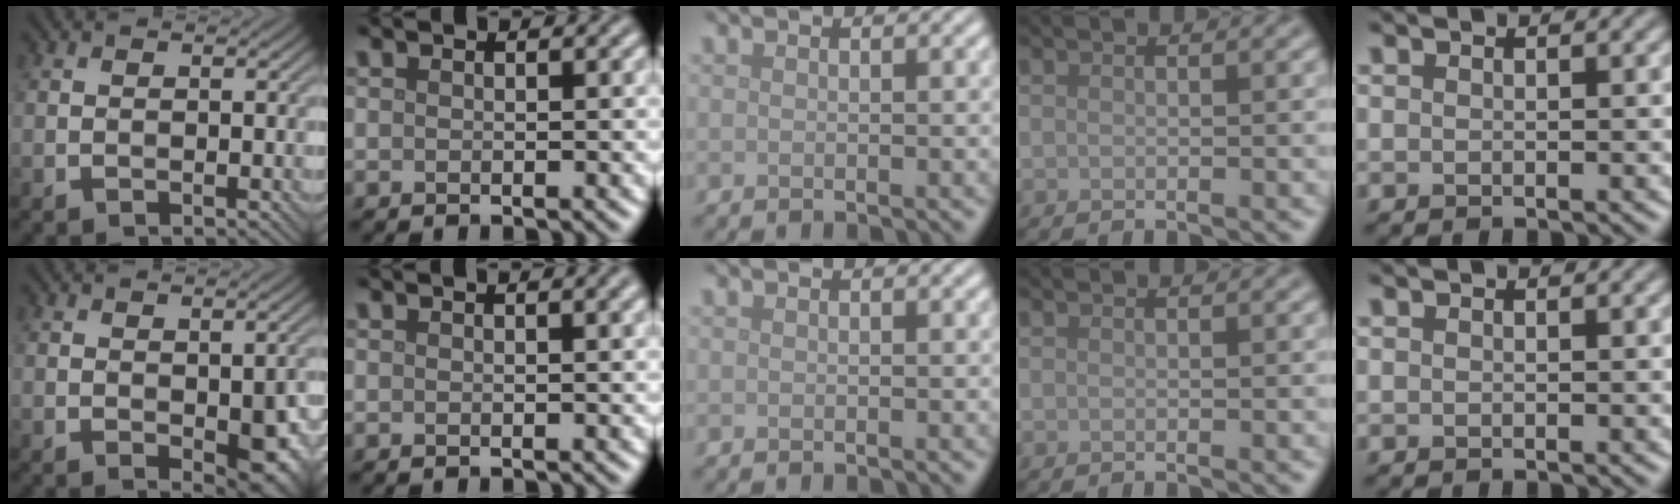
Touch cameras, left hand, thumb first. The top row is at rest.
{"thumb": {"total": 6.3, "force": [-1.5, 3.4, 5.1], "torque": [-0.068, -0.023, -0.007]}, "index": {"total": 1.3, "force": [0.6, 0.4, 1.1], "torque": [-0.010, 0.004, 0.008]}}